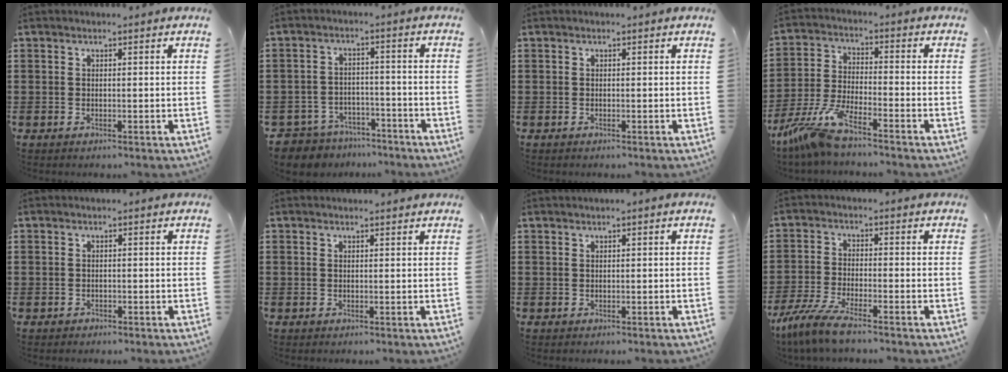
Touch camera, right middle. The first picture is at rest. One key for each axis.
{"total": 5.2, "fx": -5.1, "fy": 1.3, "fz": 0.0, "tx": -0.019, "ty": 0.007, "tz": -0.111}
{"total": 0.0}
{"total": 7.8, "fx": -6.7, "fy": 0.2, "fz": 4.1, "tx": -0.109, "ty": -0.015, "tz": -0.137}
{"total": 1.0, "fx": -0.7, "fy": 0.7, "fz": 0.0, "tx": 0.000, "ty": 0.004, "tz": -0.016}
{"total": 0.0}
{"total": 0.0}
{"total": 6.1, "fx": -5.1, "fy": 0.6, "fz": 3.3, "tx": -0.088, "ty": -0.016, "tz": -0.104}